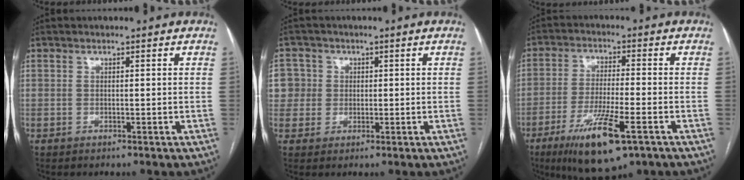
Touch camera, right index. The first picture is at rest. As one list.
[{"total": 5.5, "force": [1.0, 5.4, 0.3], "torque": [0.002, 0.018, 0.020]}, {"total": 12.4, "force": [-6.5, 2.2, 10.4], "torque": [-0.194, -0.027, -0.105]}]